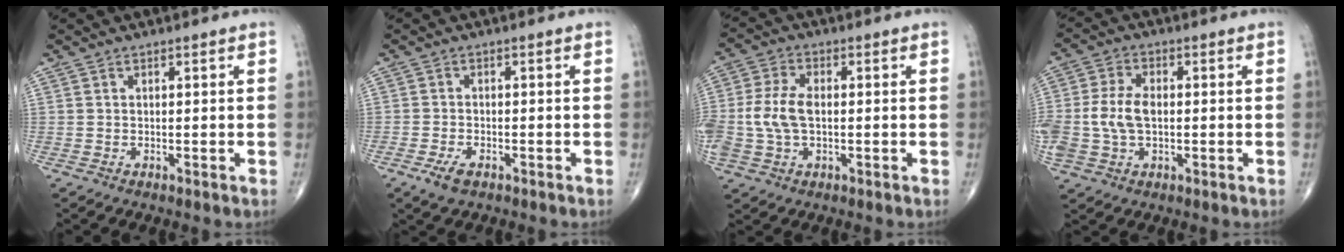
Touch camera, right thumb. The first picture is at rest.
{"total": 3.3, "force": [-1.9, 1.6, 2.2], "torque": [-0.046, 0.000, -0.036]}
{"total": 8.7, "force": [-0.5, 5.2, 6.9], "torque": [-0.160, 0.014, -0.011]}
{"total": 8.9, "force": [-0.5, 5.5, 6.9], "torque": [-0.155, 0.014, -0.010]}